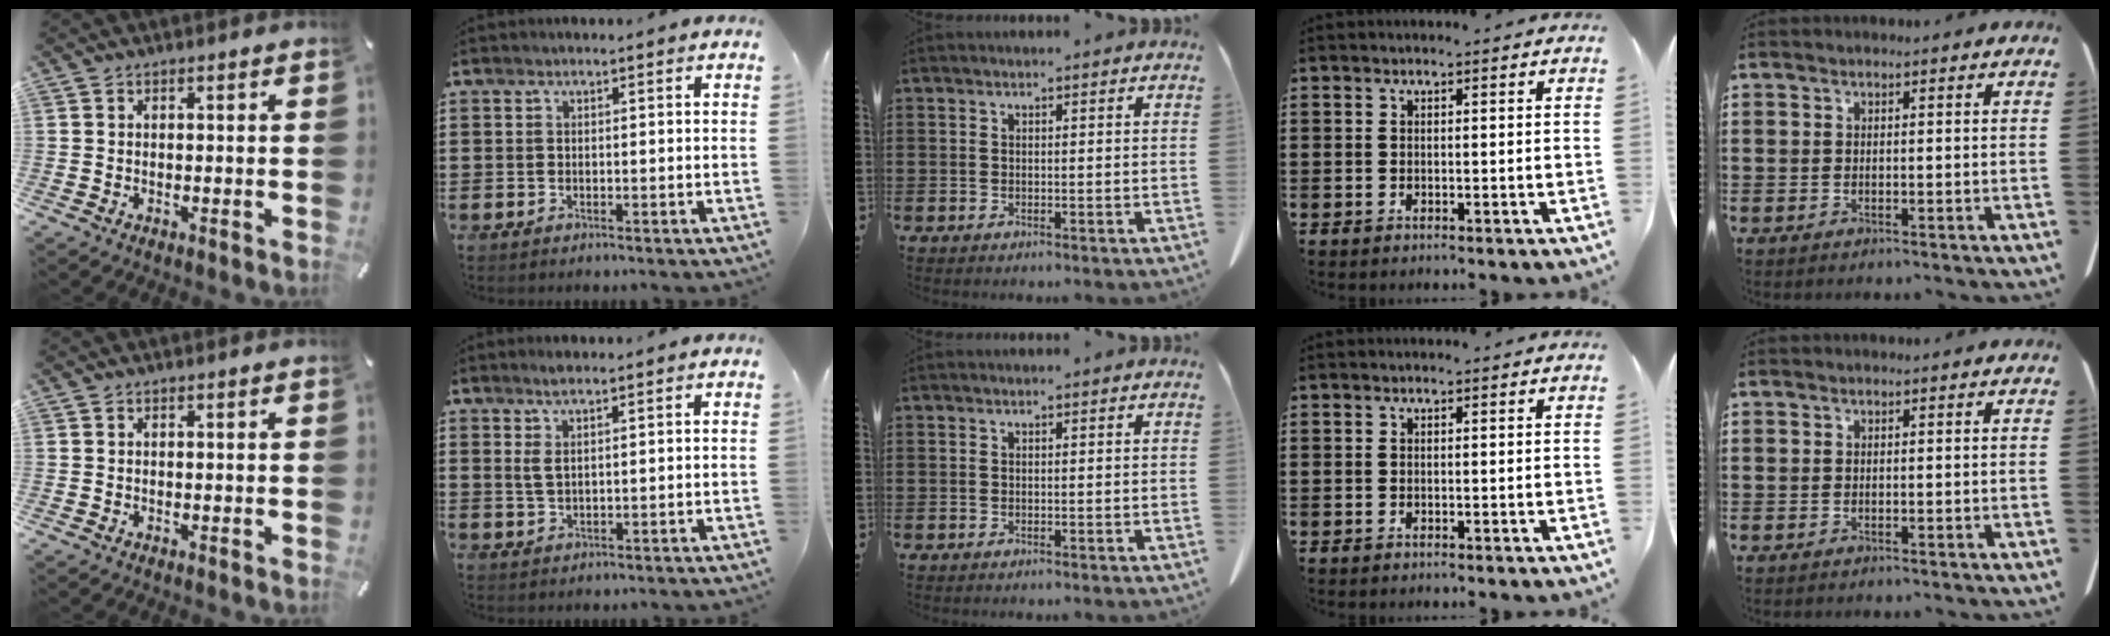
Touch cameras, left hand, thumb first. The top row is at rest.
{"index": {"total": 3.2, "force": [1.7, 1.0, 2.5], "torque": [-0.053, 0.005, 0.030]}}